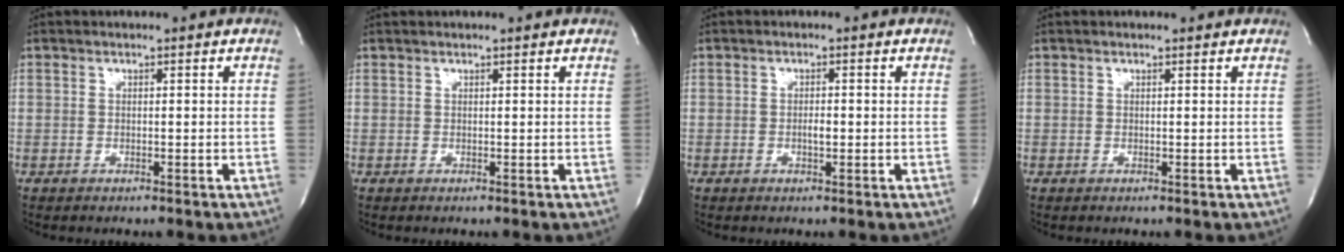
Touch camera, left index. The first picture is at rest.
{"total": 1.6, "force": [1.5, 0.0, 0.5], "torque": [-0.011, 0.015, 0.020]}
{"total": 1.4, "force": [-0.3, 0.4, 1.3], "torque": [-0.025, 0.001, -0.006]}
{"total": 0.8, "force": [0.8, 0.1, 0.1], "torque": [-0.007, 0.003, 0.008]}